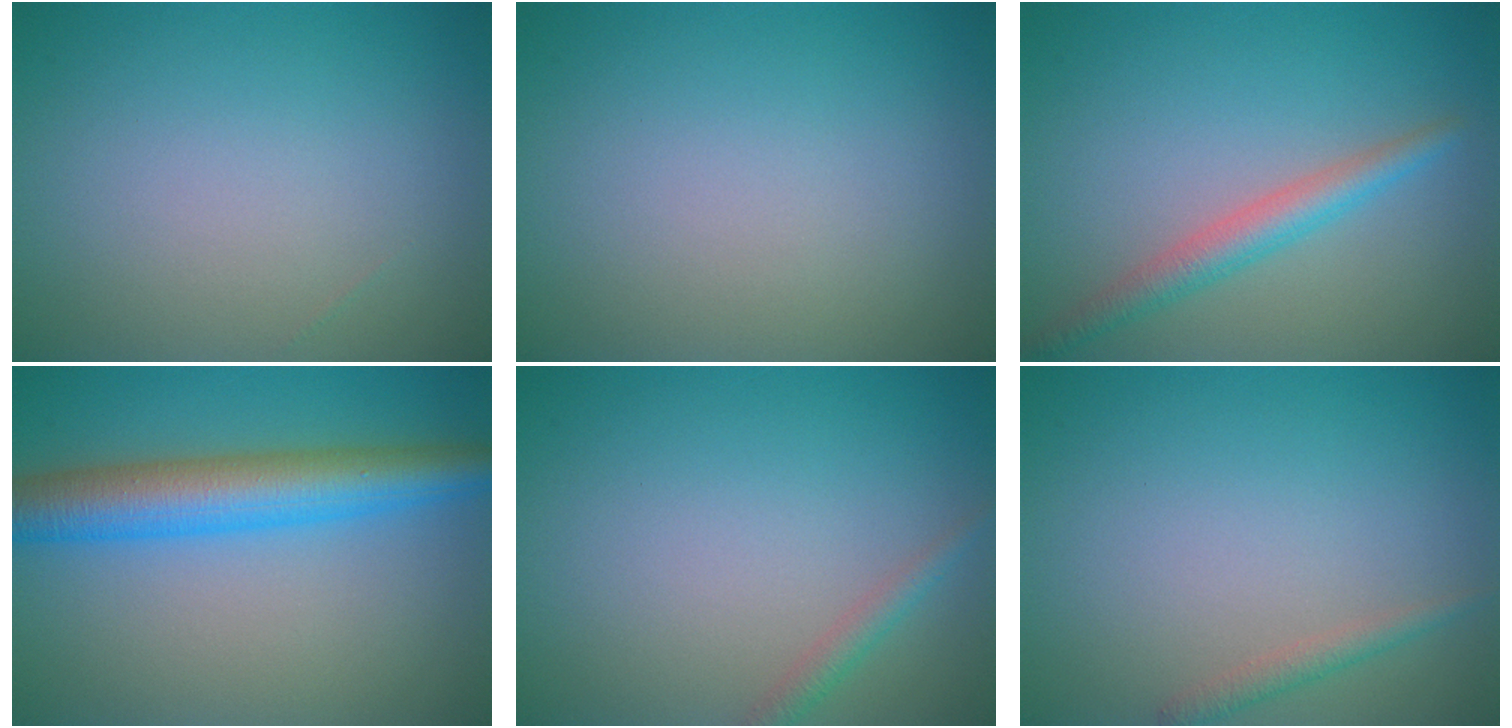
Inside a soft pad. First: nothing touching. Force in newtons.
{"total": 0.0}
{"total": 2.9, "press": 2.9, "slide": 0.2}
{"total": 6.8, "press": 6.8, "slide": 0.0}
{"total": 1.4, "press": 1.4, "slide": 0.1}
{"total": 1.3, "press": 1.3, "slide": 0.1}